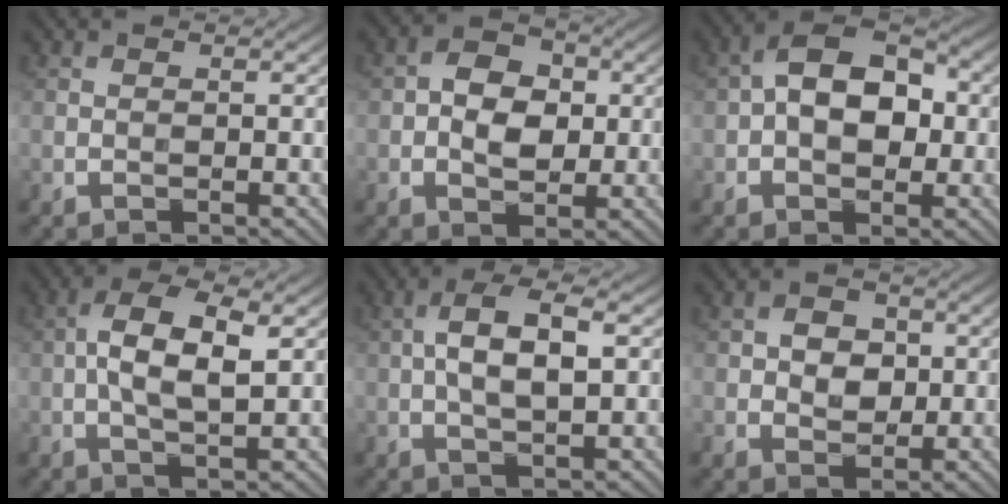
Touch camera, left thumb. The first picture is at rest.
{"total": 5.5, "force": [0.0, 4.0, 3.8], "torque": [-0.062, 0.001, -0.004]}
{"total": 9.2, "force": [0.6, 5.9, 7.1], "torque": [-0.114, 0.017, -0.002]}
{"total": 7.2, "force": [0.7, 3.0, 6.5], "torque": [-0.135, 0.005, 0.009]}
{"total": 6.3, "force": [0.7, 2.6, 5.7], "torque": [-0.113, 0.008, 0.010]}
{"total": 3.9, "force": [0.3, 3.1, 2.3], "torque": [-0.041, -0.002, -0.002]}